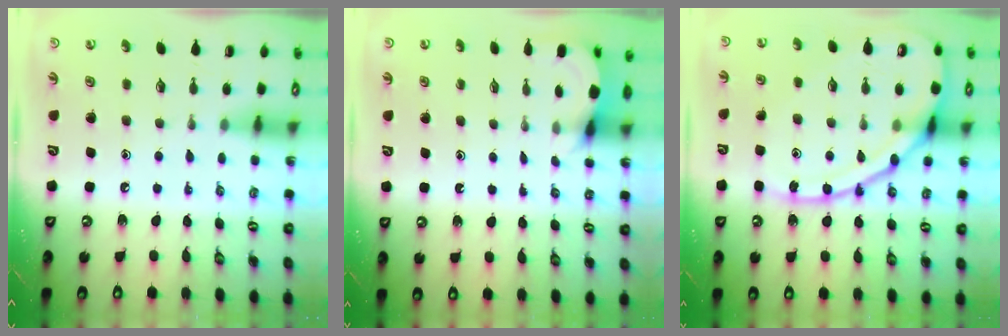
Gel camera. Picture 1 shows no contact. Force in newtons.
{"total": 4.6, "press": 4.6, "slide": 0.6}
{"total": 16.3, "press": 16.2, "slide": 1.6}